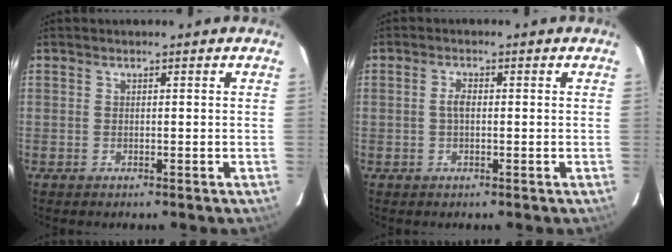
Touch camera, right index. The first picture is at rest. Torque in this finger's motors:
{"motor_torque": [0.19, -0.13, 0.18, 0.05]}